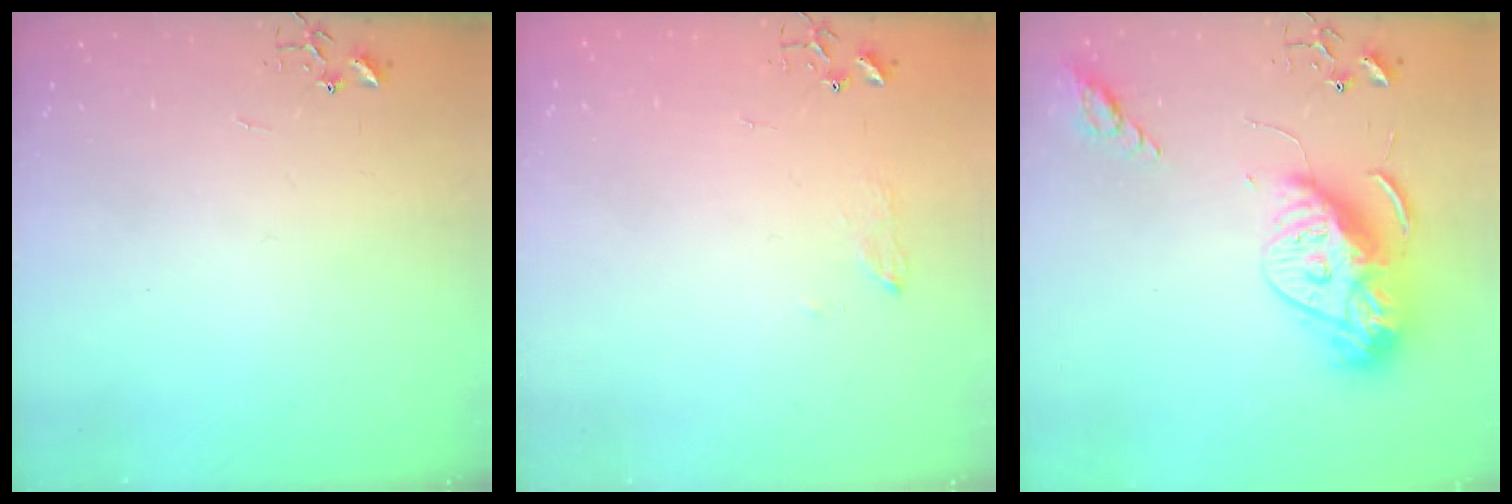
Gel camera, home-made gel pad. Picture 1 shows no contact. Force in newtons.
{"total": 7.4, "press": 7.3, "slide": 1.0}
{"total": 15.7, "press": 15.6, "slide": 1.7}